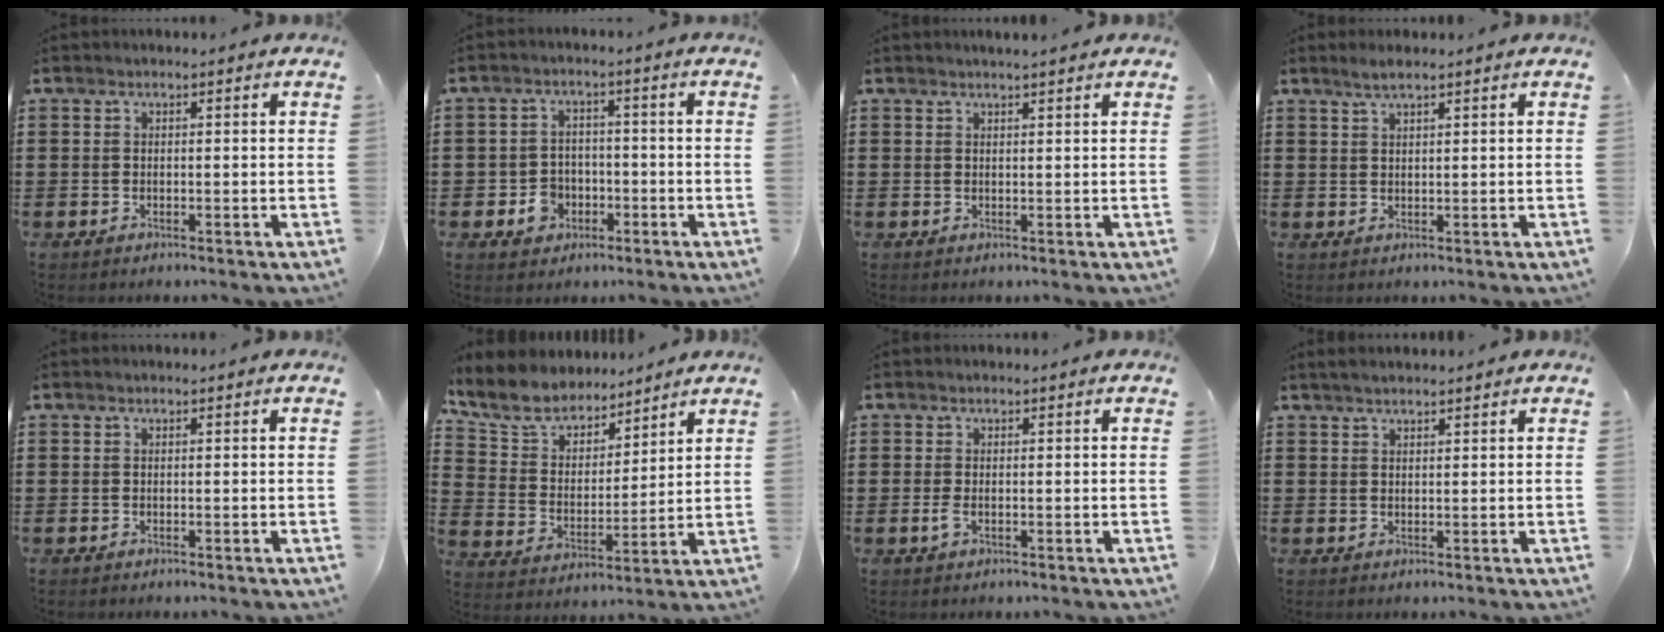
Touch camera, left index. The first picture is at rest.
{"total": 4.5, "force": [-2.0, 3.7, 1.6], "torque": [-0.035, 0.009, -0.036]}
{"total": 1.3, "force": [1.2, -0.1, 0.5], "torque": [-0.010, -0.001, 0.023]}
{"total": 1.9, "force": [1.5, 0.2, 1.2], "torque": [-0.025, 0.002, 0.027]}
{"total": 0.0}
{"total": 7.3, "force": [6.6, 2.7, 1.6], "torque": [-0.071, -0.035, 0.117]}
{"total": 1.5, "force": [-0.2, 0.6, 1.3], "torque": [-0.033, -0.004, -0.006]}
{"total": 1.5, "force": [1.4, 0.2, 0.5], "torque": [-0.012, 0.003, 0.026]}